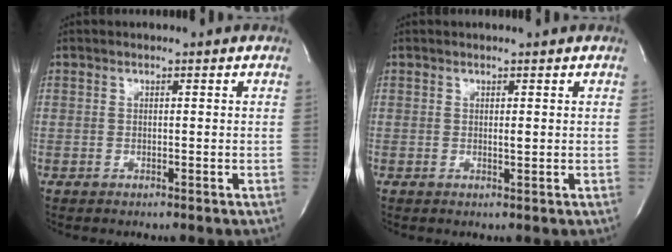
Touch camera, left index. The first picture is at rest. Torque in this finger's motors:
{"motor_torque": [0.11, 0.02, -0.01, 0.00]}